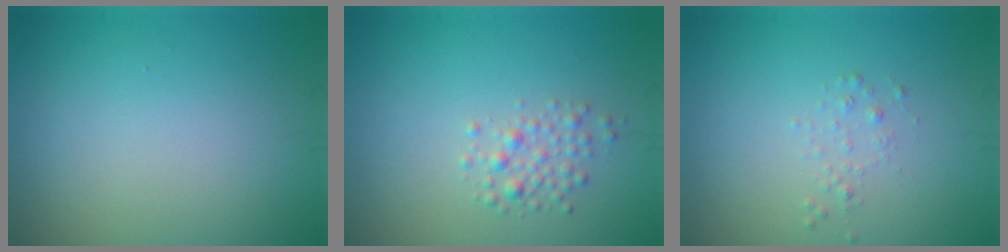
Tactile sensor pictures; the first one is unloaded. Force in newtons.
{"total": 1.8, "press": 1.8, "slide": 0.1}
{"total": 0.8, "press": 0.8, "slide": 0.1}